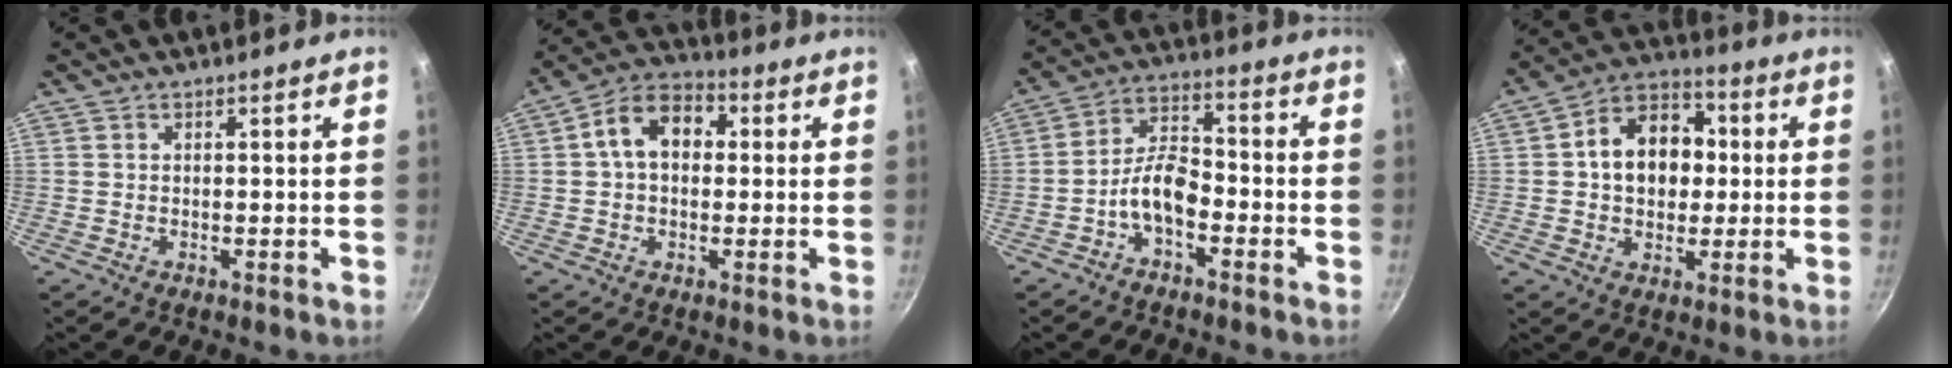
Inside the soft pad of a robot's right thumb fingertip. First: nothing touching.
{"total": 10.4, "force": [1.5, 7.3, 7.3], "torque": [-0.088, 0.029, 0.005]}
{"total": 7.9, "force": [-3.6, 4.0, 5.7], "torque": [-0.094, 0.047, -0.074]}
{"total": 13.6, "force": [1.3, 10.2, 8.8], "torque": [-0.099, 0.021, 0.005]}